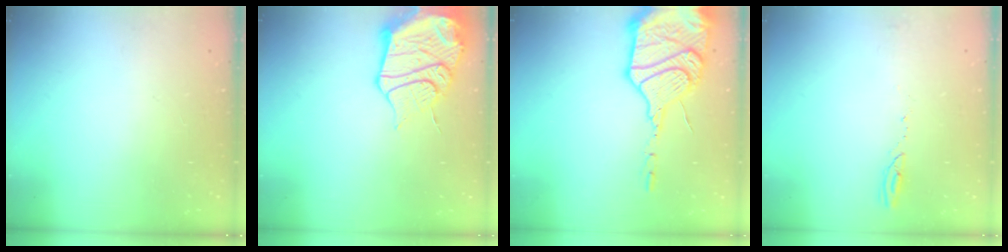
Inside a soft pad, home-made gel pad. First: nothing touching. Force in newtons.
{"total": 17.2, "press": 17.1, "slide": 1.7}
{"total": 20.3, "press": 20.1, "slide": 2.1}
{"total": 2.6, "press": 2.6, "slide": 0.3}